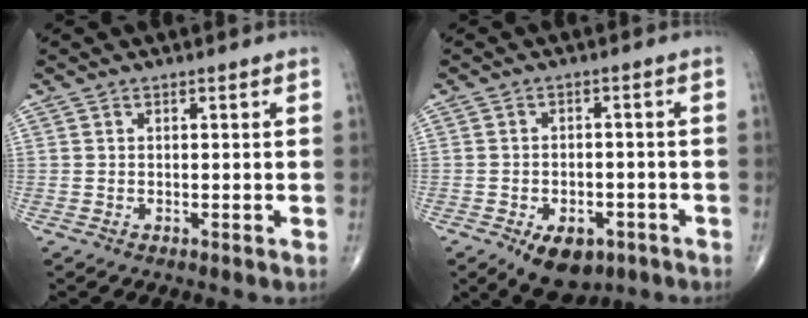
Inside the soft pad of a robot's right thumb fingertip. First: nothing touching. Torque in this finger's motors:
{"motor_torque": [1.26, 0.39, -0.18, -0.22, 0.04]}